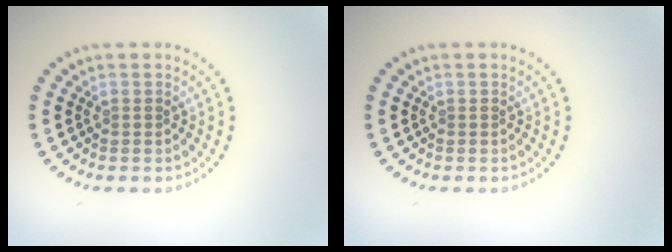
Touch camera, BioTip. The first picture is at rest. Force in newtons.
{"total": 0.0}